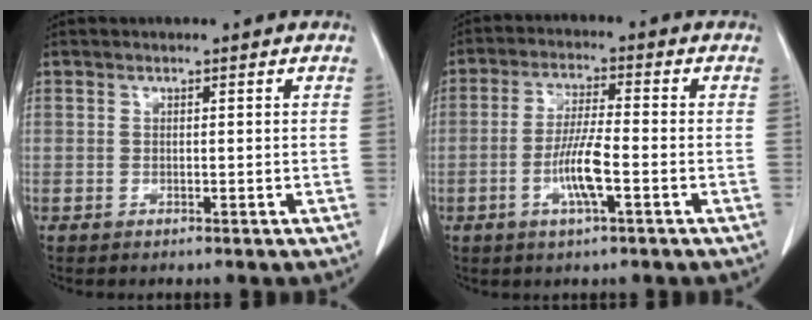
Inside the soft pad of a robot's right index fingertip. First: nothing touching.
{"total": 7.0, "force": [-2.3, 0.6, 6.6], "torque": [-0.132, -0.004, -0.045]}